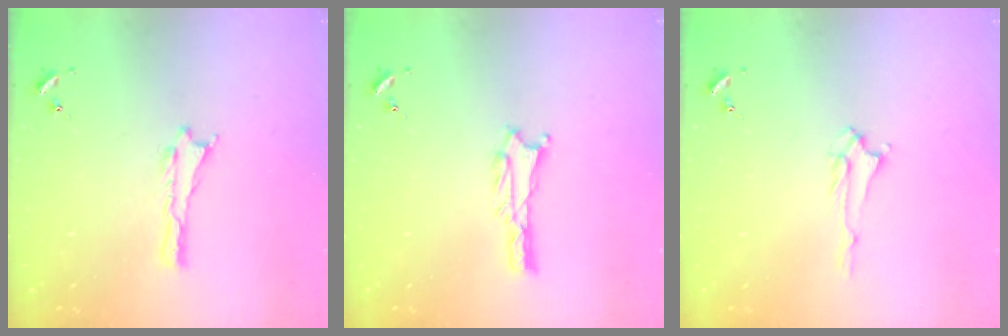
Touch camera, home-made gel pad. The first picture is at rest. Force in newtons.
{"total": 1.3, "press": 1.3, "slide": 0.3}
{"total": 1.4, "press": 1.4, "slide": 0.3}